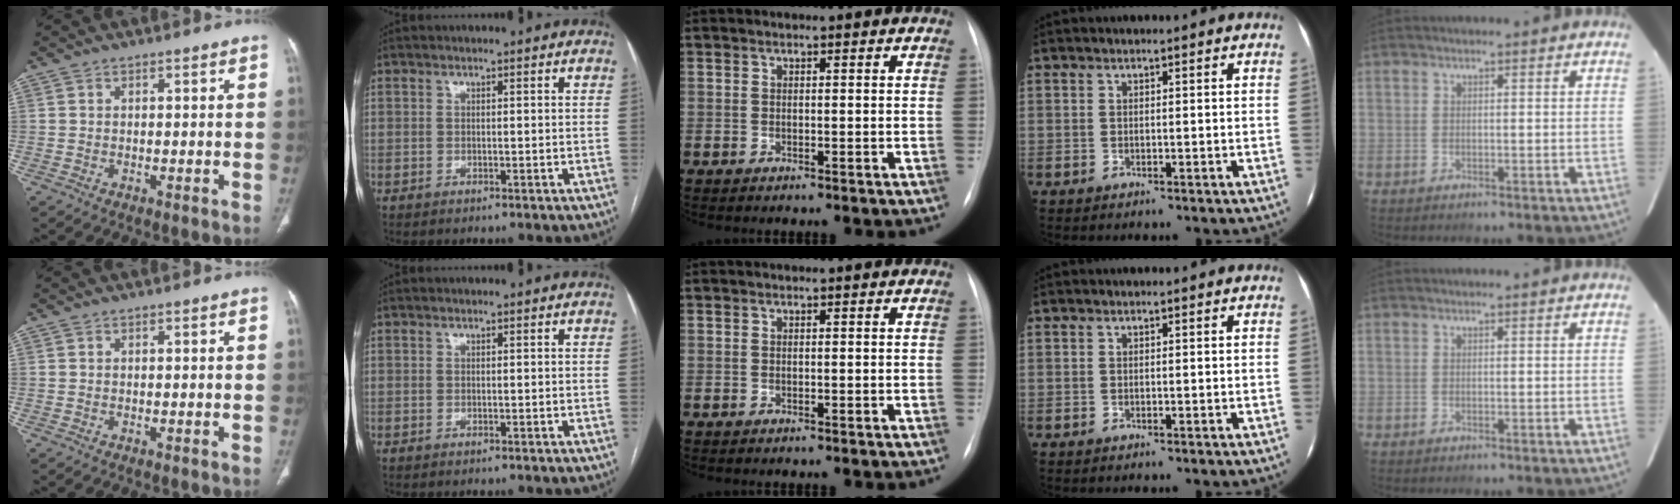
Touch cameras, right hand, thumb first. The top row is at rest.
{}